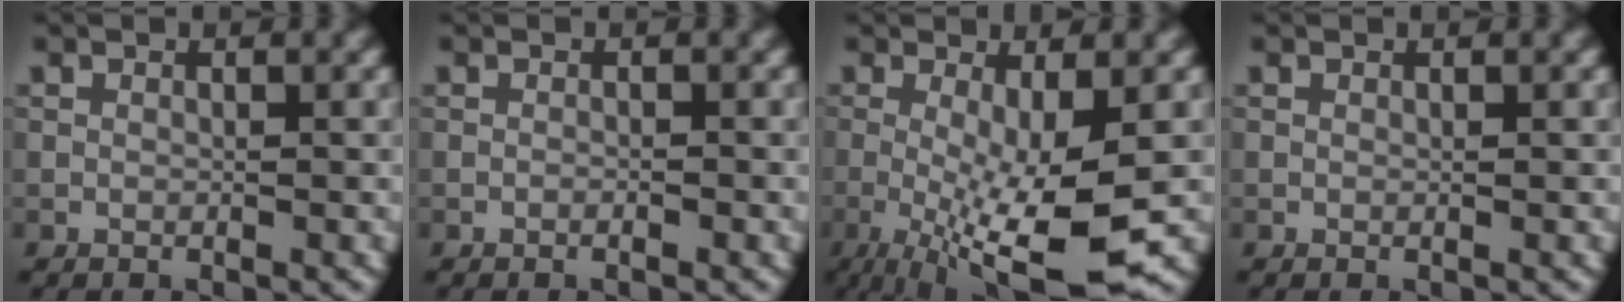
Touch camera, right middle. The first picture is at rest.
{"total": 0.5, "force": [-0.3, 0.1, 0.4], "torque": [-0.006, -0.001, -0.006]}
{"total": 8.8, "force": [-2.1, 2.0, 8.3], "torque": [-0.147, -0.022, -0.032]}
{"total": 0.0}